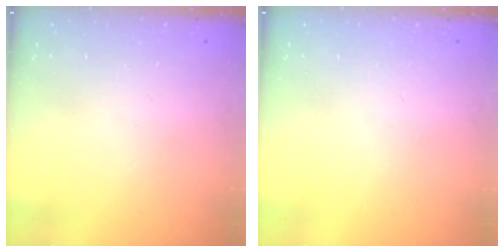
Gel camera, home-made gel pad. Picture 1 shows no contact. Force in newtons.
{"total": 0.0}